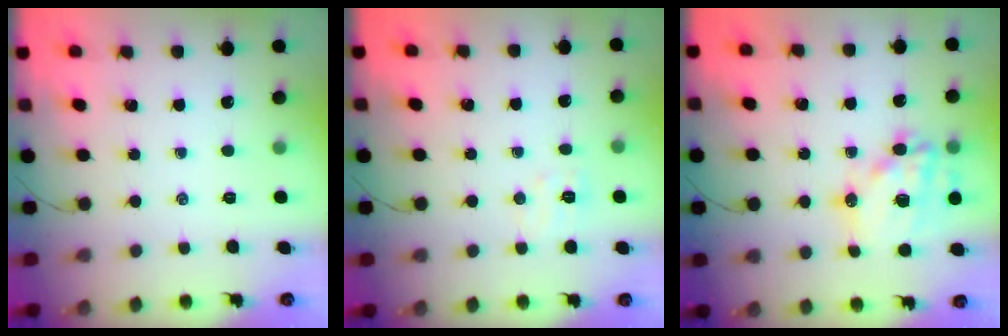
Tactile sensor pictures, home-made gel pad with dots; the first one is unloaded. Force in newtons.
{"total": 4.9, "press": 4.7, "slide": 1.4}
{"total": 18.2, "press": 17.8, "slide": 4.0}